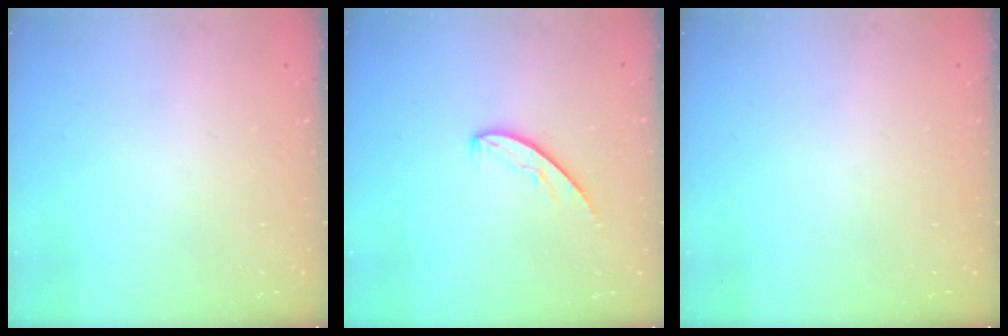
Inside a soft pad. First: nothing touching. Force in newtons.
{"total": 6.0, "press": 6.0, "slide": 0.4}
{"total": 0.0}